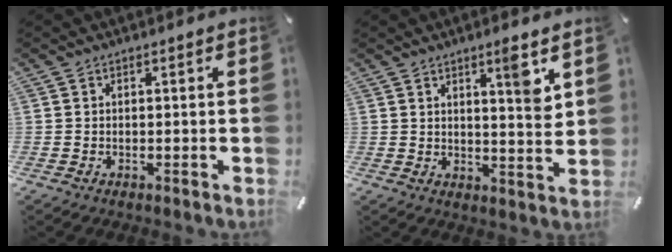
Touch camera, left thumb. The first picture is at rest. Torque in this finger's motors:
{"motor_torque": [1.39, 1.31, 0.87, -0.70, 0.22]}